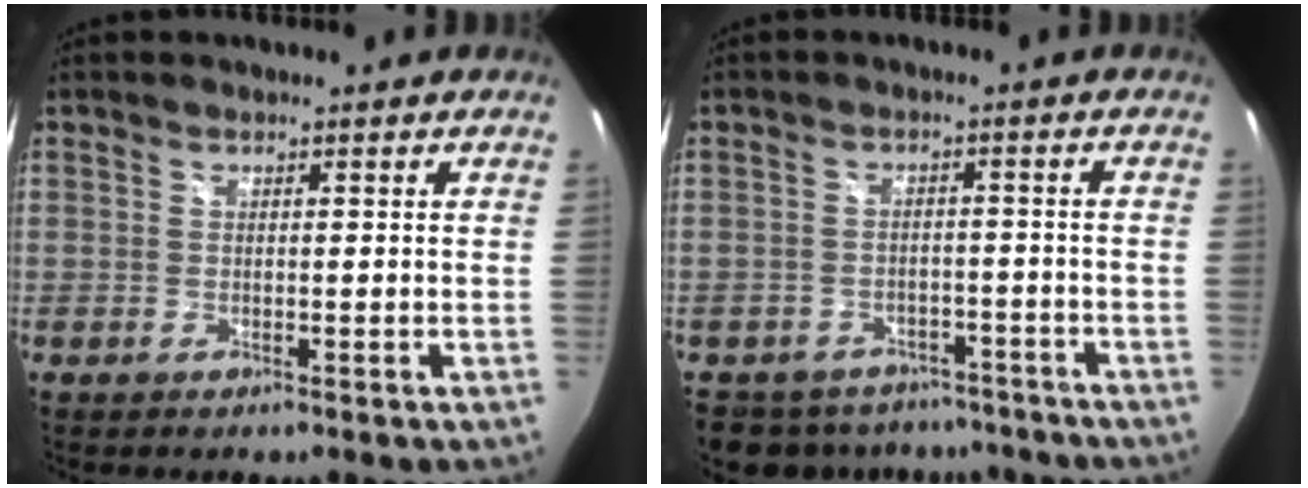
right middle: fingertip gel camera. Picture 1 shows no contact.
{"total": 13.1, "force": [-10.5, 7.0, 3.5], "torque": [-0.089, 0.017, -0.130]}